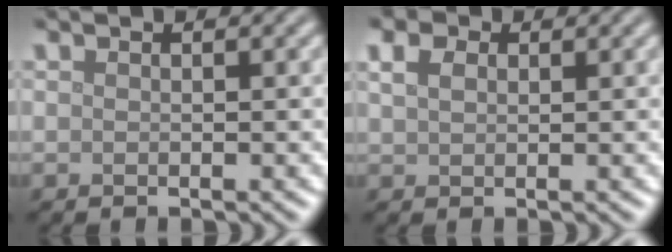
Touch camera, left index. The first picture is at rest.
{"total": 2.0, "force": [1.0, 1.3, 1.2], "torque": [-0.027, 0.006, 0.017]}